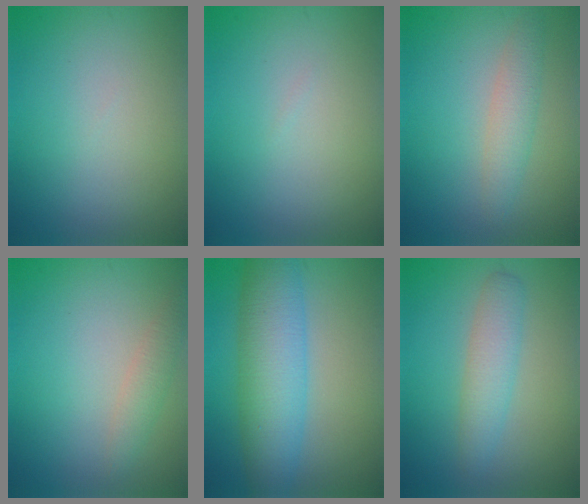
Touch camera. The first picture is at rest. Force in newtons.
{"total": 0.0}
{"total": 2.4, "press": 2.4, "slide": 0.0}
{"total": 1.7, "press": 1.7, "slide": 0.1}
{"total": 7.3, "press": 7.3, "slide": 0.1}
{"total": 3.0, "press": 3.0, "slide": 0.1}